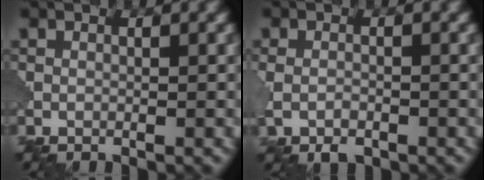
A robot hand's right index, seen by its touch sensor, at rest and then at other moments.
{"total": 2.2, "force": [-0.9, 1.4, 1.5], "torque": [-0.035, -0.009, -0.017]}